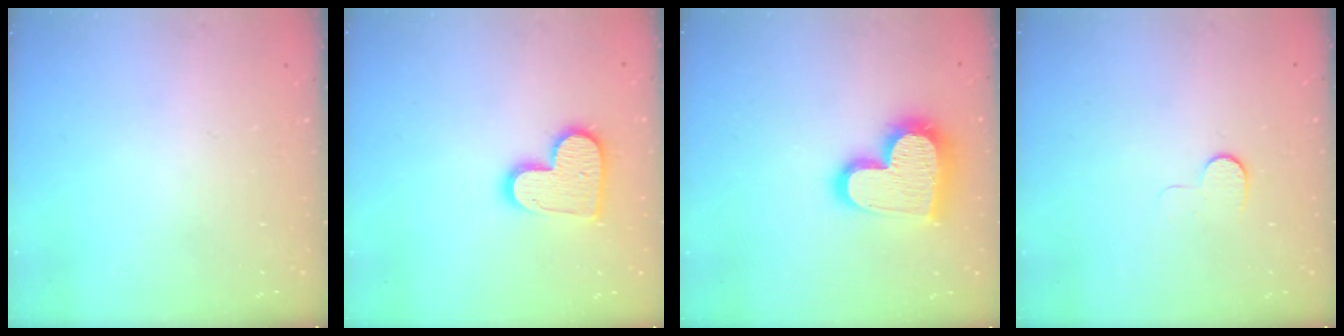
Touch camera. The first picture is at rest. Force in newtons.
{"total": 12.3, "press": 12.2, "slide": 0.6}
{"total": 21.8, "press": 21.7, "slide": 1.6}
{"total": 5.1, "press": 5.1, "slide": 0.5}